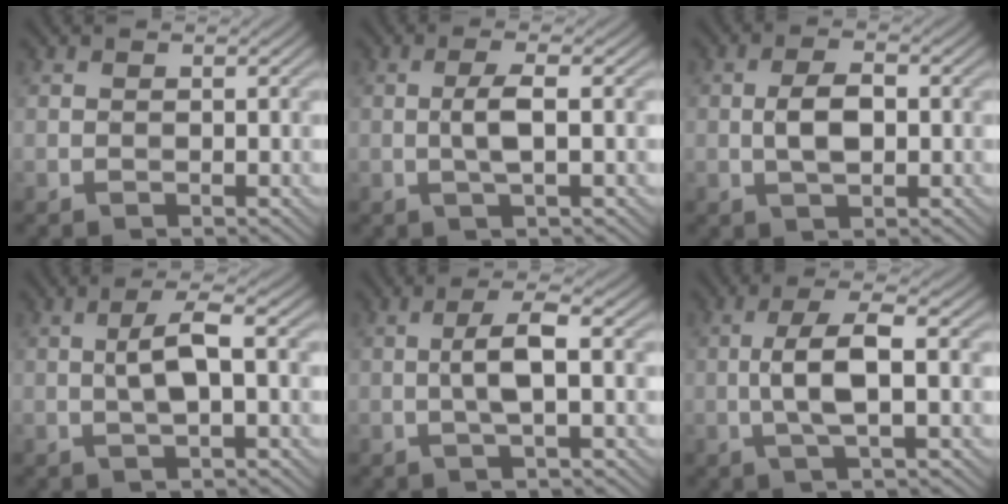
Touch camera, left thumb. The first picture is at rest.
{"total": 3.2, "force": [-0.2, 0.5, 3.2], "torque": [-0.063, 0.005, -0.006]}
{"total": 4.2, "force": [-0.2, 2.1, 3.6], "torque": [-0.075, 0.003, -0.004]}
{"total": 4.3, "force": [0.0, 1.1, 4.1], "torque": [-0.082, 0.011, -0.002]}
{"total": 4.2, "force": [-0.3, 0.7, 4.1], "torque": [-0.078, 0.009, -0.011]}
{"total": 5.8, "force": [-0.4, 1.5, 5.6], "torque": [-0.114, 0.010, -0.015]}